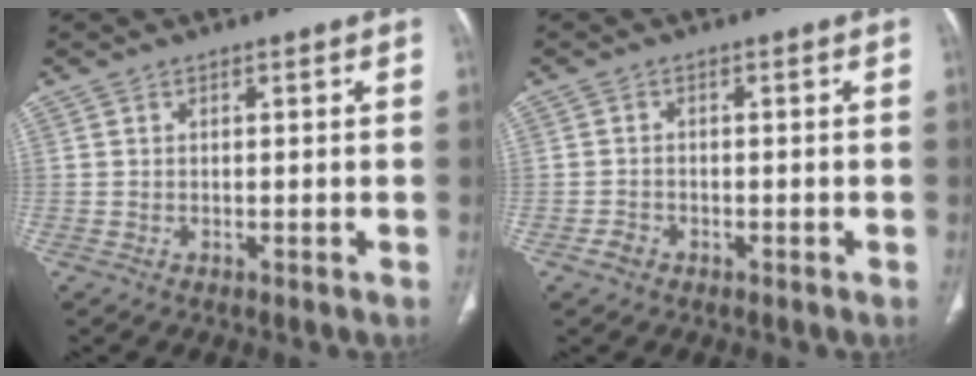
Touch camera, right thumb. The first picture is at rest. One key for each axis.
{"total": 1.8, "fx": -1.1, "fy": 1.4, "fz": 0.6, "tx": -0.013, "ty": 0.009, "tz": -0.019}